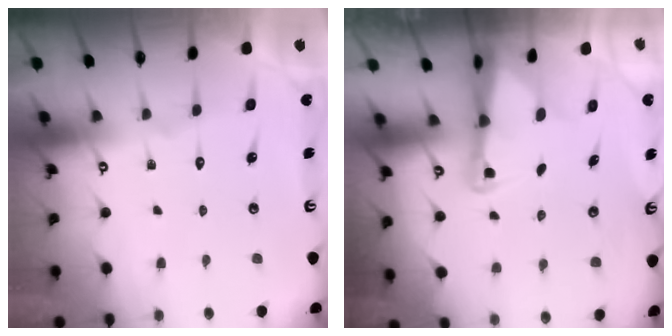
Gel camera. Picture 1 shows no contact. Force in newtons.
{"total": 2.7, "press": 2.7, "slide": 0.5}